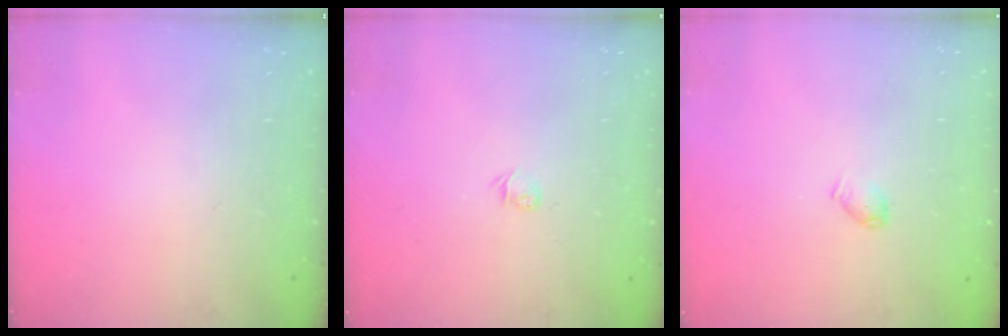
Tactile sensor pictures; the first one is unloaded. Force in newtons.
{"total": 2.6, "press": 2.5, "slide": 0.6}
{"total": 3.1, "press": 3.0, "slide": 0.5}